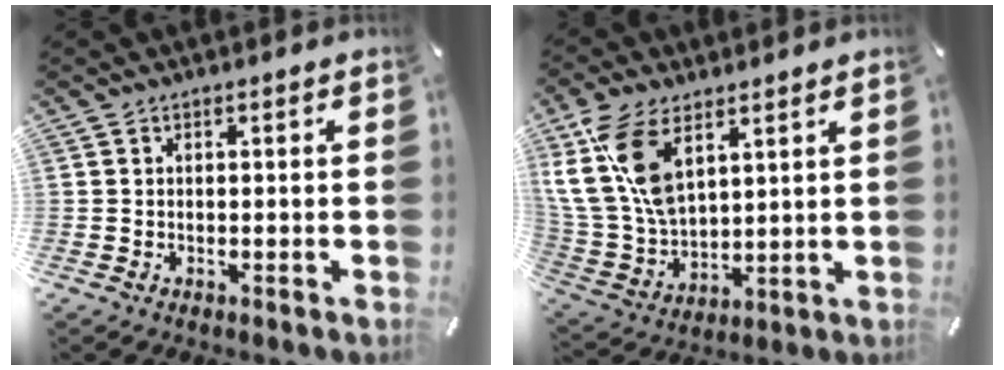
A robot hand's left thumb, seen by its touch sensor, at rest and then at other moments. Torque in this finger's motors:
{"motor_torque": [2.50, 2.51, 1.60, -1.17, 0.63]}